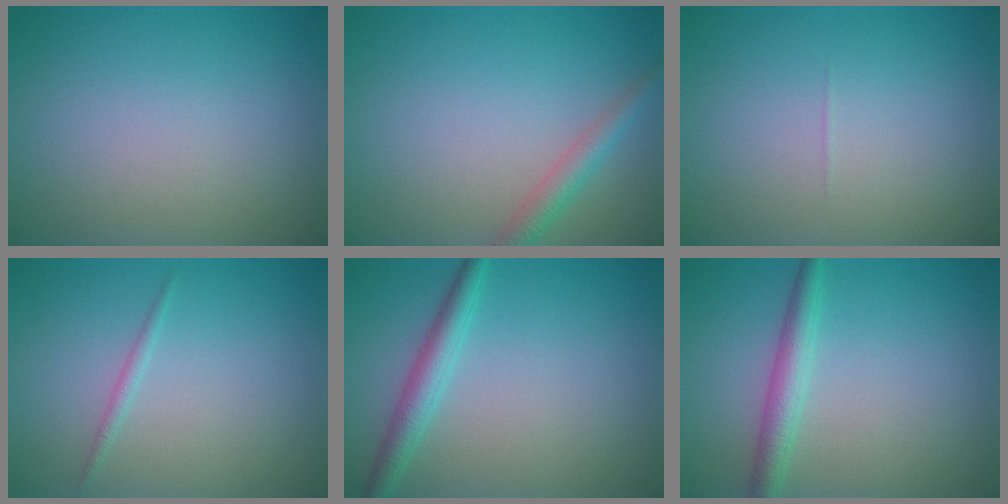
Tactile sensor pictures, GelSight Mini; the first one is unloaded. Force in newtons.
{"total": 2.2, "press": 2.2, "slide": 0.1}
{"total": 0.0}
{"total": 0.8, "press": 0.8, "slide": 0.0}
{"total": 2.8, "press": 2.8, "slide": 0.1}
{"total": 2.7, "press": 2.7, "slide": 0.0}